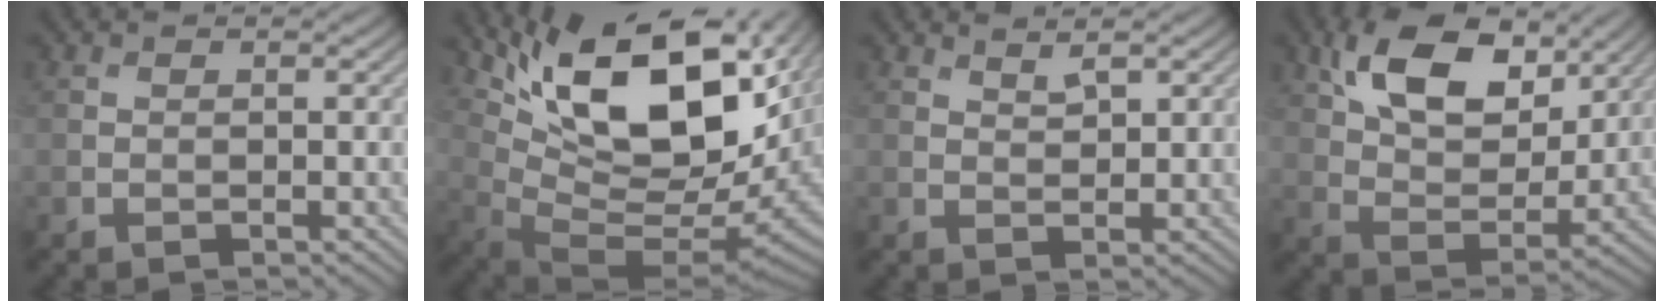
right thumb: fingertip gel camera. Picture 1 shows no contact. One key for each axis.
{"total": 17.7, "fx": 7.2, "fy": 7.8, "fz": 14.2, "tx": -0.263, "ty": 0.009, "tz": 0.142}
{"total": 1.8, "fx": 1.4, "fy": 0.4, "fz": 1.0, "tx": -0.026, "ty": -0.001, "tz": 0.031}
{"total": 12.7, "fx": 6.5, "fy": 6.8, "fz": 8.5, "tx": -0.169, "ty": 0.011, "tz": 0.118}